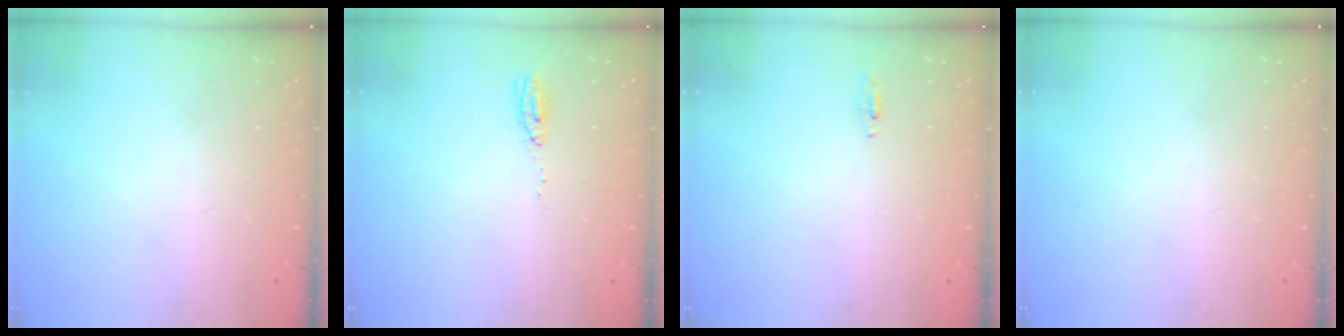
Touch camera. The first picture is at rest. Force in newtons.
{"total": 4.0, "press": 3.9, "slide": 1.2}
{"total": 3.8, "press": 2.8, "slide": 2.6}
{"total": 0.0}